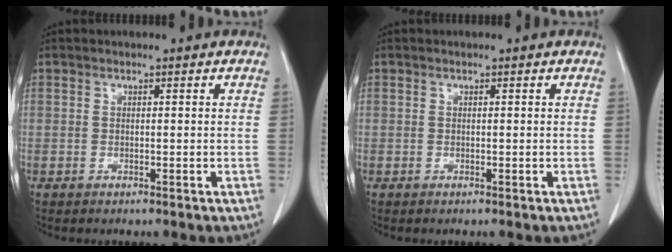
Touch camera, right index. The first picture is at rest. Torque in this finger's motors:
{"motor_torque": [0.00, 0.00, 0.00, 0.00]}